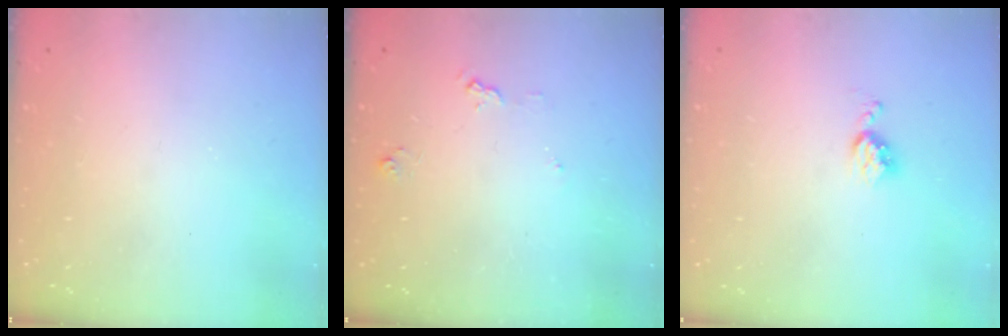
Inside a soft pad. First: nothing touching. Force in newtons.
{"total": 5.4, "press": 5.4, "slide": 0.6}
{"total": 4.3, "press": 4.3, "slide": 0.5}